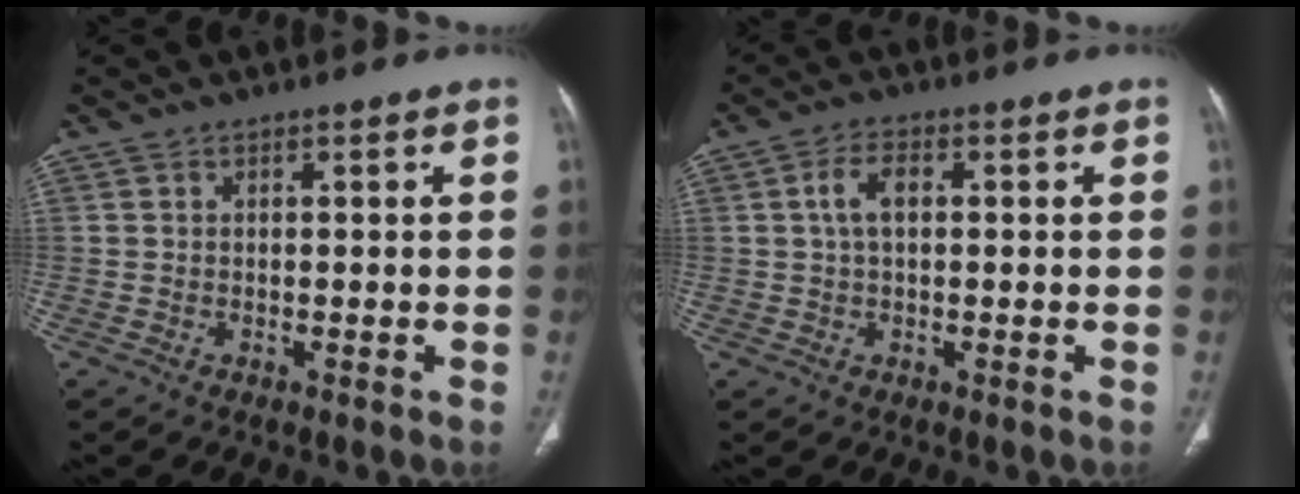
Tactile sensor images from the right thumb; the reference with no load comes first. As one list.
[{"total": 4.2, "force": [0.6, 2.2, 3.5], "torque": [-0.070, 0.009, 0.011]}]